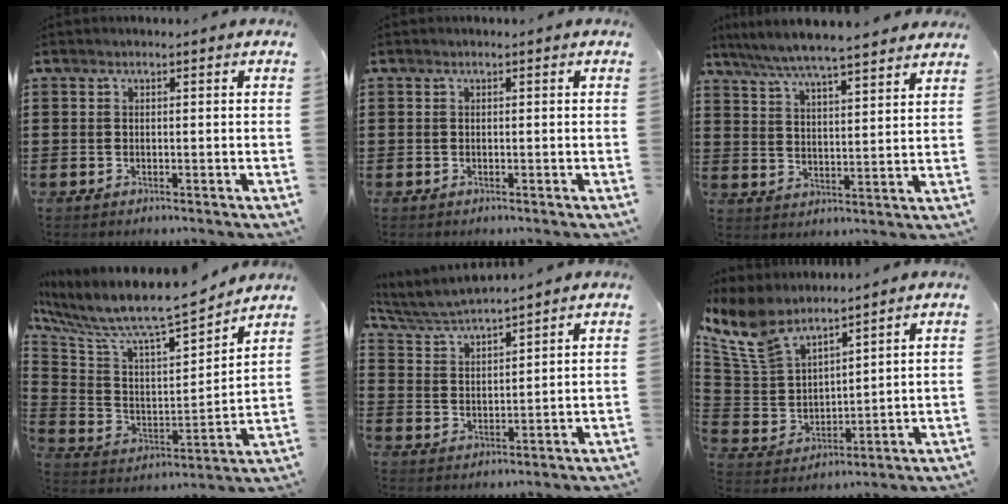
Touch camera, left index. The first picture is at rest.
{"total": 0.0}
{"total": 6.1, "force": [5.7, -0.3, 2.2], "torque": [-0.066, -0.031, 0.097]}
{"total": 8.2, "force": [7.4, 1.0, 3.4], "torque": [-0.105, -0.066, 0.119]}
{"total": 4.5, "force": [4.4, -0.1, 1.0], "torque": [-0.039, -0.025, 0.076]}
{"total": 9.7, "force": [8.1, 3.7, 3.8], "torque": [-0.110, -0.037, 0.154]}